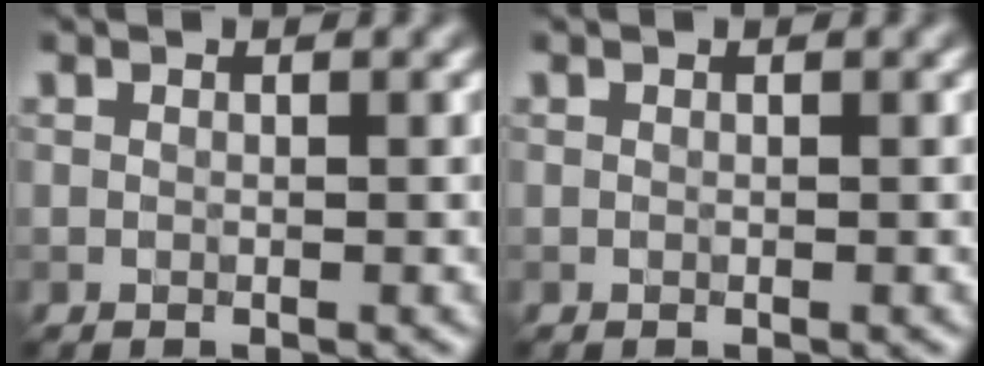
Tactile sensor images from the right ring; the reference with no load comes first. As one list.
[{"total": 0.0}]